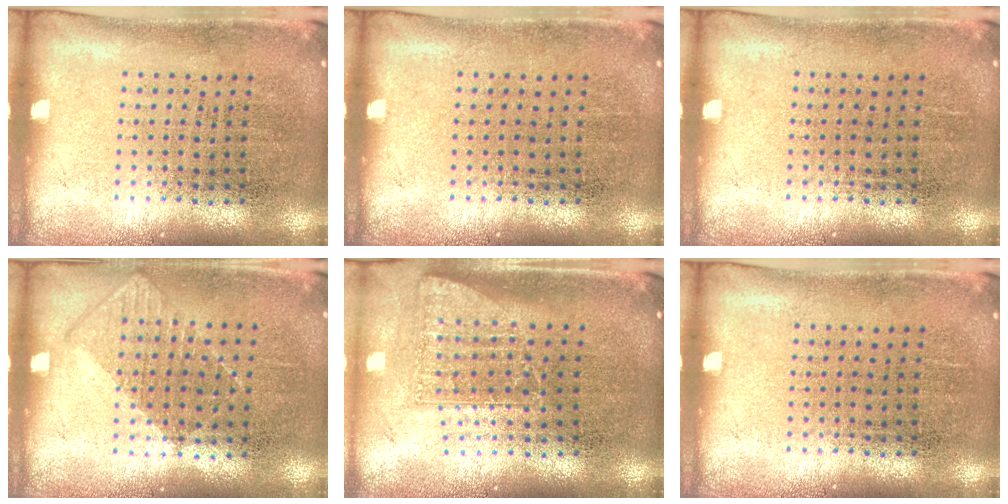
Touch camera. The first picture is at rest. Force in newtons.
{"total": 0.0}
{"total": 0.0}
{"total": 0.6, "press": 0.4, "slide": 0.4}
{"total": 1.8, "press": 1.3, "slide": 1.2}
{"total": 0.0}